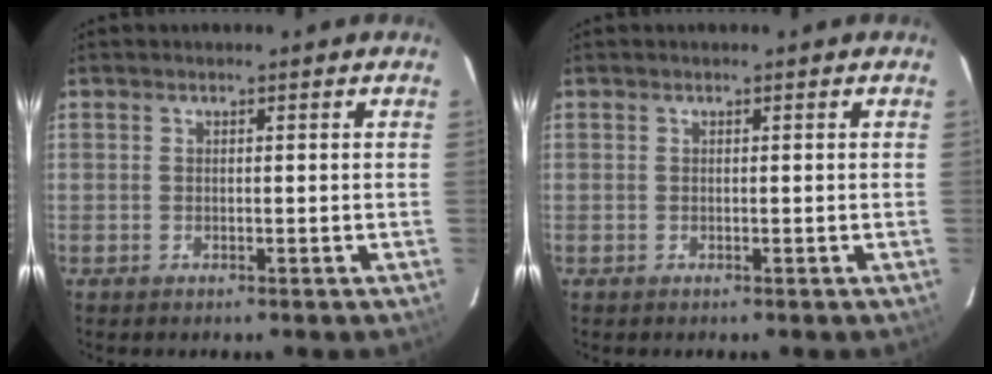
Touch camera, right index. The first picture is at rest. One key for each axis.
{"total": 0.0}